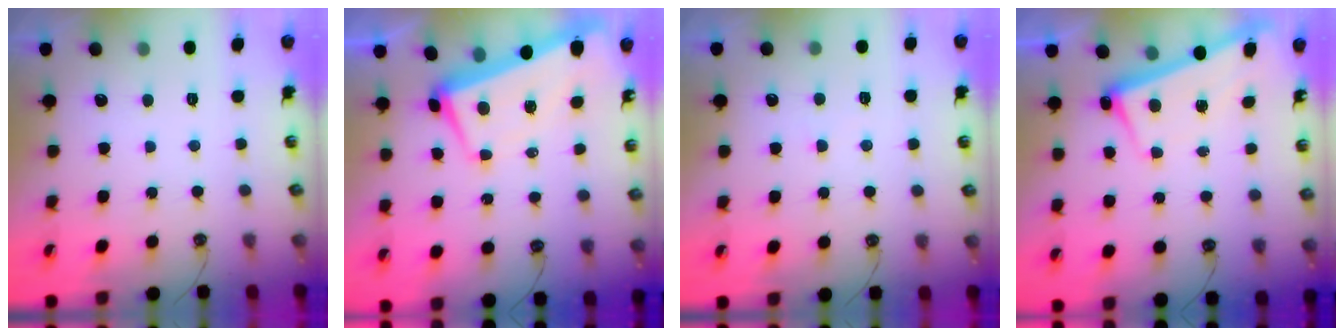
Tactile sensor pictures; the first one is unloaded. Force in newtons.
{"total": 3.8, "press": 3.1, "slide": 2.1}
{"total": 4.3, "press": 4.3, "slide": 0.5}
{"total": 2.4, "press": 2.3, "slide": 0.5}